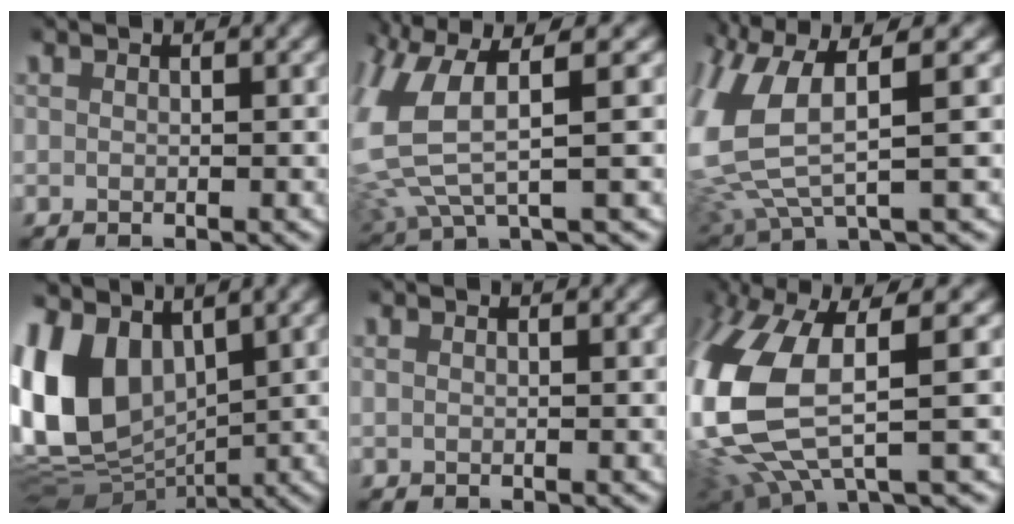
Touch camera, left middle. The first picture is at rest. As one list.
[{"total": 7.9, "force": [0.8, 5.3, 5.8], "torque": [-0.157, -0.002, 0.014]}, {"total": 9.4, "force": [0.9, 6.6, 6.7], "torque": [-0.176, -0.003, 0.017]}, {"total": 11.9, "force": [0.6, 9.3, 7.4], "torque": [-0.183, -0.025, 0.020]}, {"total": 0.0}, {"total": 12.3, "force": [-0.5, 8.2, 9.1], "torque": [-0.241, -0.023, 0.004]}]